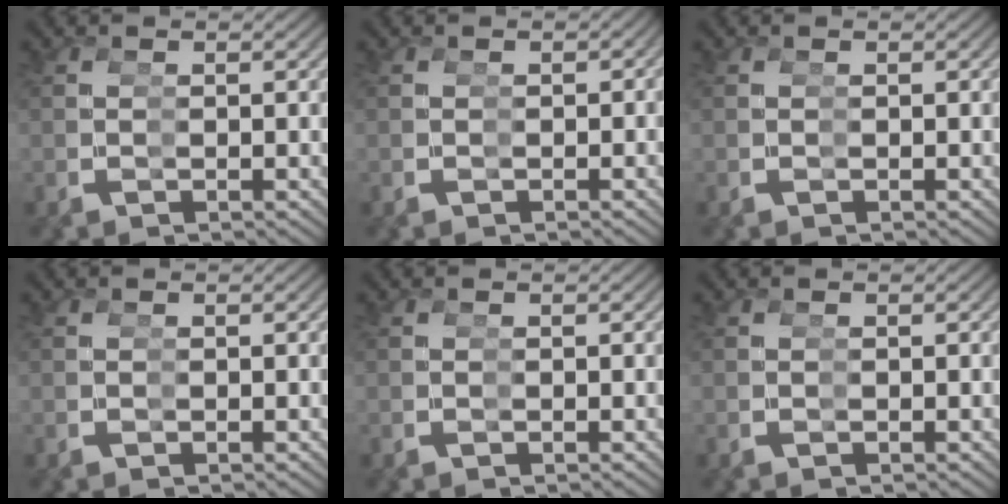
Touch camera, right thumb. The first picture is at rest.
{"total": 1.2, "force": [-0.2, 1.0, 0.6], "torque": [-0.004, -0.010, -0.001]}
{"total": 0.0}
{"total": 0.0}
{"total": 0.0}
{"total": 0.0}